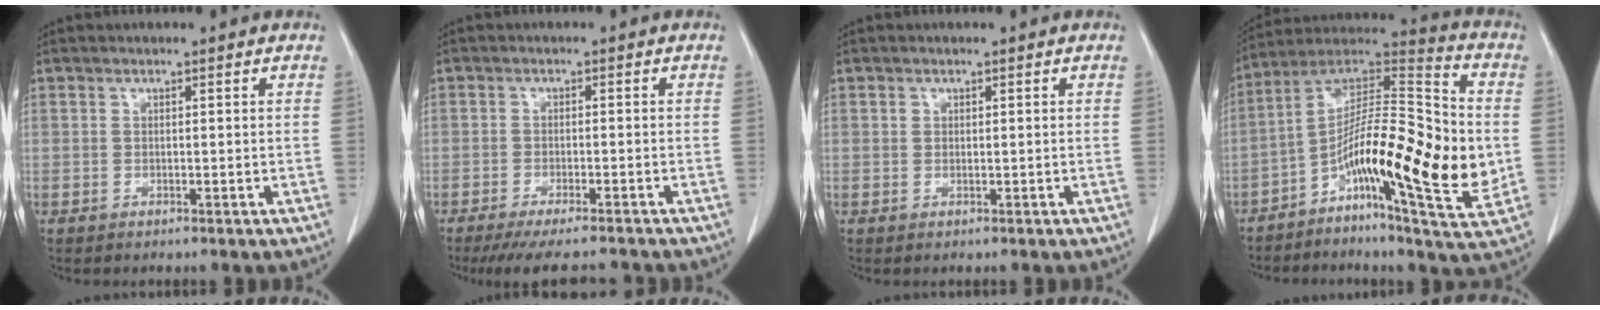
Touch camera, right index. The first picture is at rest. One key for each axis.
{"total": 10.9, "fx": -9.9, "fy": 0.9, "fz": 4.3, "tx": -0.058, "ty": -0.017, "tz": -0.135}
{"total": 0.5, "fx": 0.2, "fy": 0.4, "fz": 0.2, "tx": -0.002, "ty": 0.000, "tz": 0.002}
{"total": 21.3, "fx": -4.0, "fy": 3.7, "fz": 20.5, "tx": -0.329, "ty": 0.016, "tz": -0.070}